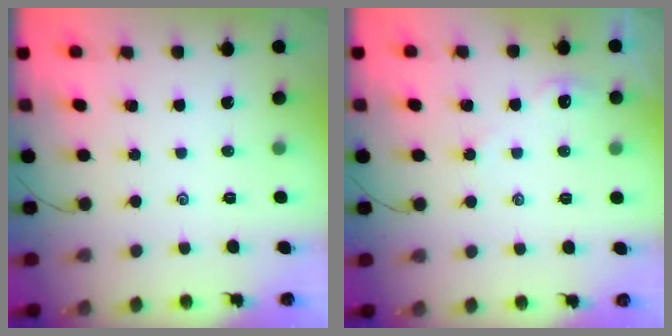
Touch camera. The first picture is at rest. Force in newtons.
{"total": 1.9, "press": 1.8, "slide": 0.3}